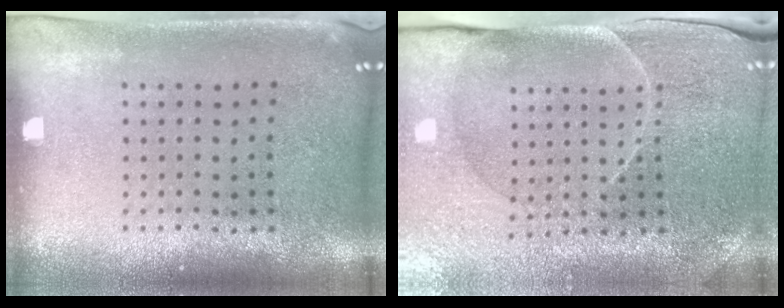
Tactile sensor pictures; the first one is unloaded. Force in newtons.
{"total": 3.5, "press": 3.5, "slide": 0.5}